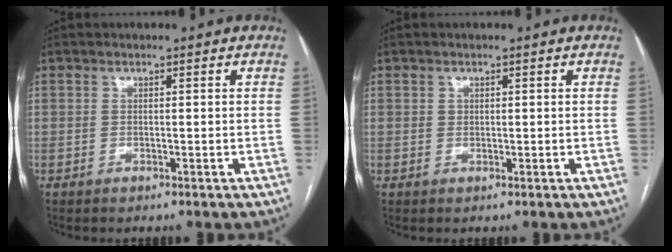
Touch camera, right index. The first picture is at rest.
{"total": 0.6, "force": [0.2, 0.6, 0.1], "torque": [0.005, 0.002, 0.002]}